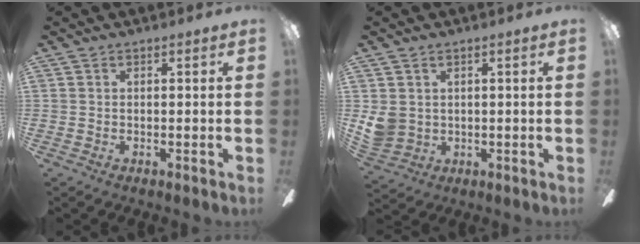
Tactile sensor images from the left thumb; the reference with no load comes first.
{"total": 4.9, "force": [1.4, 4.4, 1.8], "torque": [-0.039, 0.004, 0.032]}